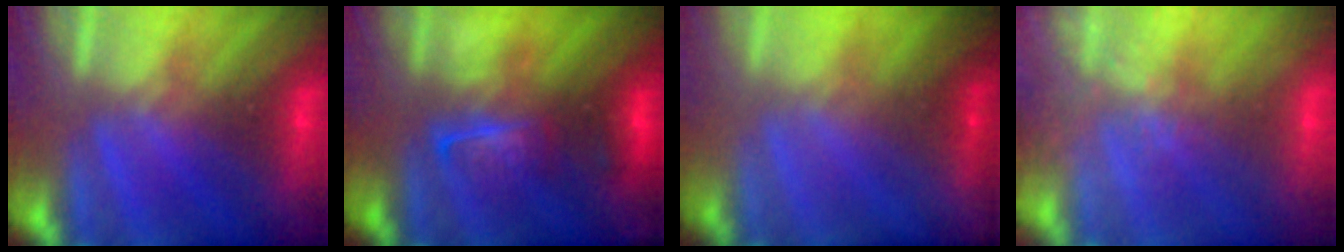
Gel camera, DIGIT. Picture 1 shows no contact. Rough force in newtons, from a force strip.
{"total": 2.6}
{"total": 1.3}
{"total": 8.9}